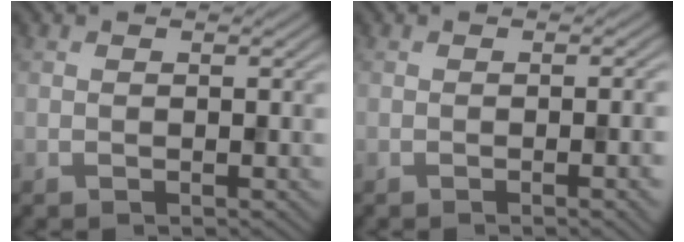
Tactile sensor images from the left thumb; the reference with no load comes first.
{"total": 3.2, "force": [-0.7, 0.8, 3.0], "torque": [-0.038, 0.001, -0.012]}